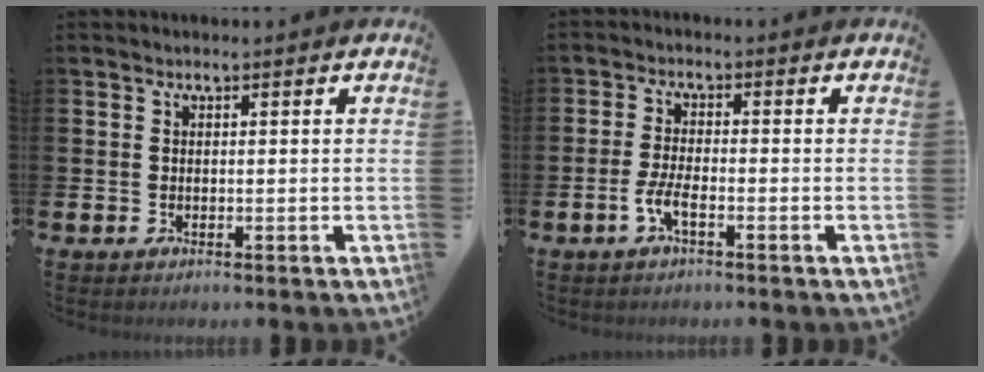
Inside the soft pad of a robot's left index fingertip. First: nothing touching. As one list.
[{"total": 3.0, "force": [-1.6, 0.7, 2.4], "torque": [-0.054, 0.003, -0.029]}]